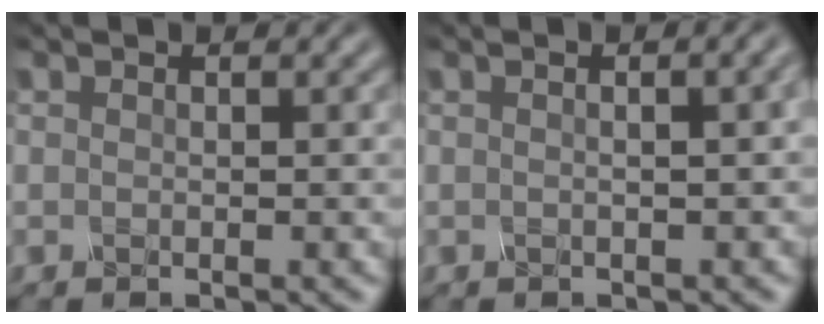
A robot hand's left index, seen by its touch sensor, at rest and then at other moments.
{"total": 4.2, "force": [0.9, 2.1, 3.5], "torque": [-0.017, 0.030, -0.013]}